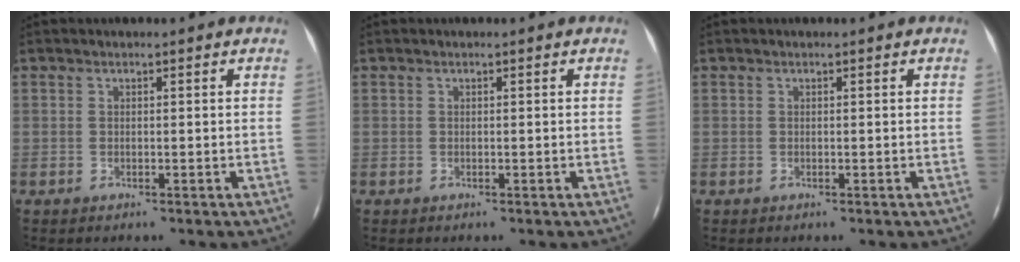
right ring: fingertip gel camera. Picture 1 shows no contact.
{"total": 0.0}
{"total": 0.0}